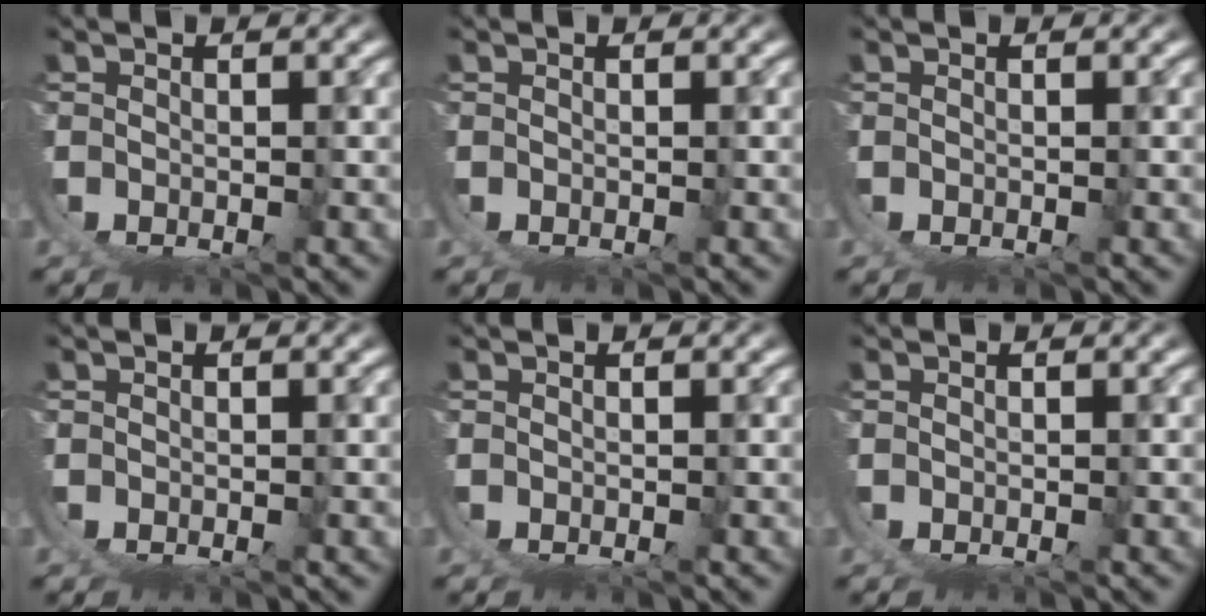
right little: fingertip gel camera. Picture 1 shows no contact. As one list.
[{"total": 0.0}, {"total": 0.0}, {"total": 0.0}, {"total": 0.0}, {"total": 0.0}]